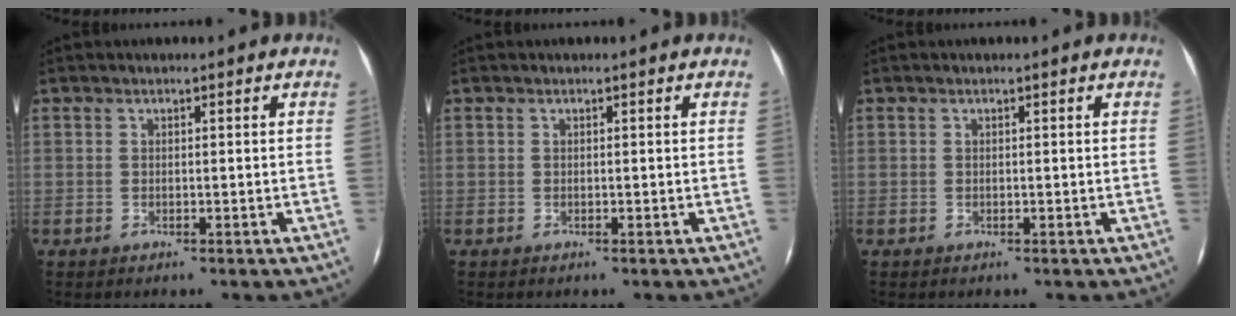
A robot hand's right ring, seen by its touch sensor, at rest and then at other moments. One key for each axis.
{"total": 0.0}
{"total": 0.0}